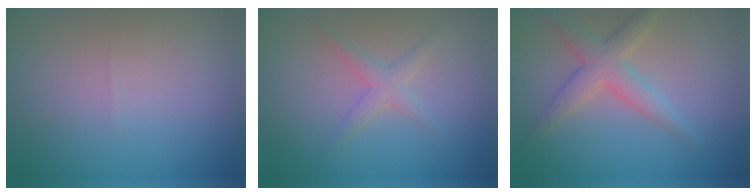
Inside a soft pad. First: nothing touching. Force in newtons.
{"total": 1.7, "press": 1.7, "slide": 0.1}
{"total": 3.4, "press": 3.4, "slide": 0.1}